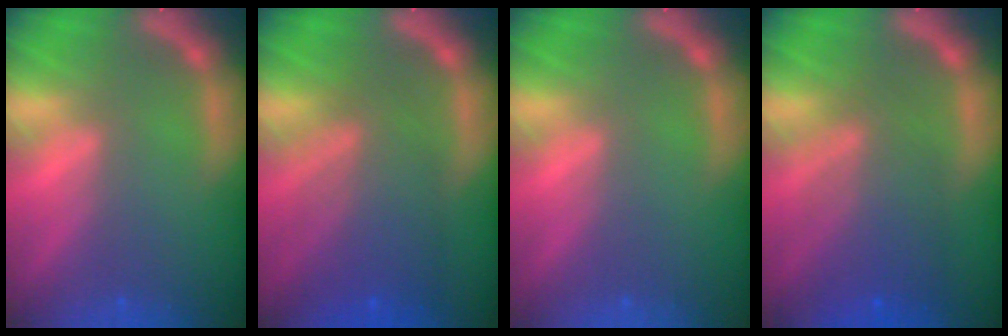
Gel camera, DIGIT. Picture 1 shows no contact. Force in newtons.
{"total": 7.1}
{"total": 0.0}
{"total": 6.5}